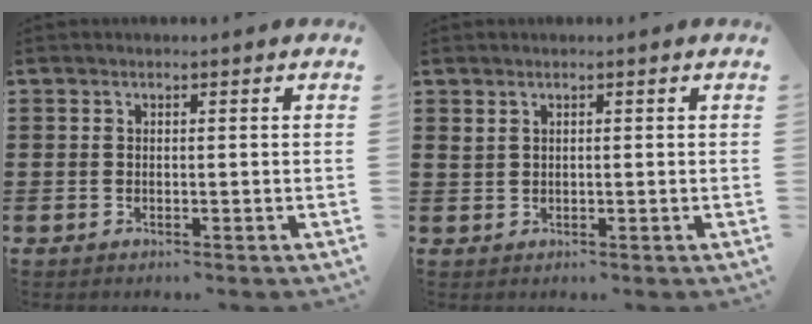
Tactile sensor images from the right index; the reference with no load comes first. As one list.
[{"total": 0.9, "force": [0.6, 0.3, 0.5], "torque": [-0.012, 0.002, 0.012]}]